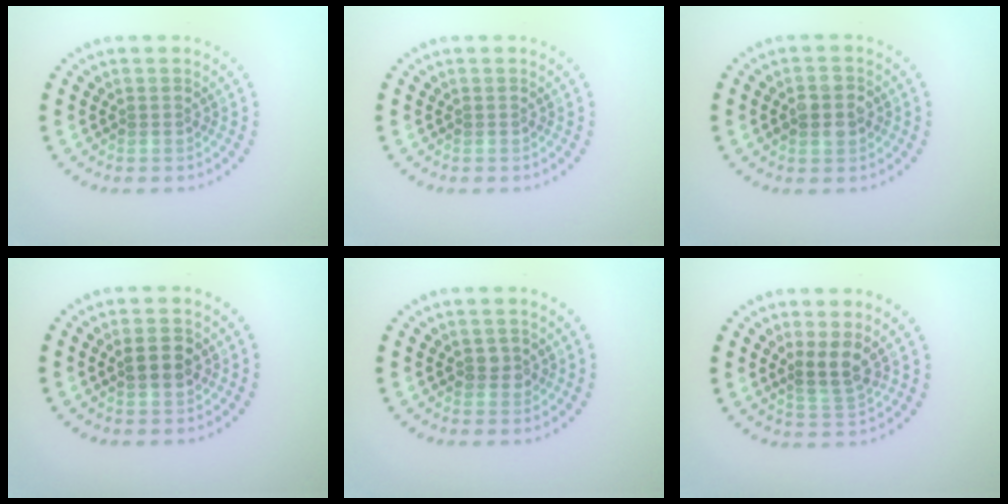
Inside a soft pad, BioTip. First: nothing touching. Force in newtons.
{"total": 0.0}
{"total": 2.6, "press": 2.6, "slide": 0.1}
{"total": 2.5, "press": 2.4, "slide": 0.4}
{"total": 1.6, "press": 1.6, "slide": 0.4}
{"total": 2.3, "press": 1.9, "slide": 1.3}